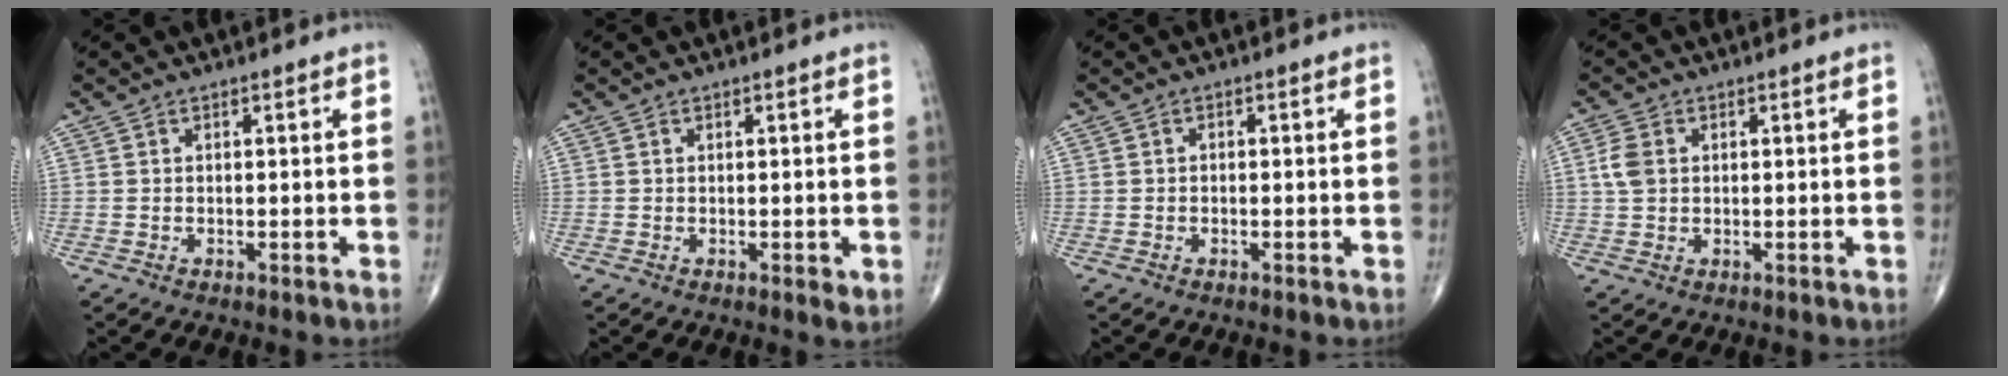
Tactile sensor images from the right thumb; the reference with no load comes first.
{"total": 1.3, "force": [-0.2, 0.6, 1.2], "torque": [-0.011, -0.003, -0.002]}
{"total": 0.6, "force": [-0.1, 0.4, 0.4], "torque": [-0.004, 0.003, -0.004]}
{"total": 3.9, "force": [0.7, 2.7, 2.7], "torque": [-0.062, 0.005, 0.014]}